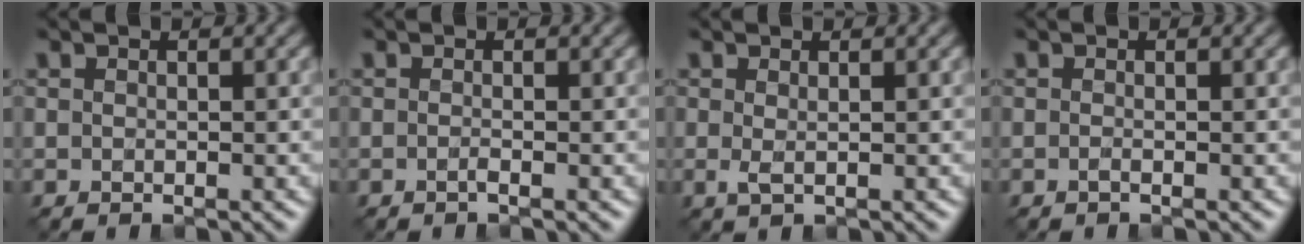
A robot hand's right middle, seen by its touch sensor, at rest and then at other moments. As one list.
[{"total": 0.7, "force": [-0.3, 0.1, 0.6], "torque": [-0.011, -0.002, -0.009]}, {"total": 1.1, "force": [0.2, 0.3, 1.0], "torque": [-0.021, -0.002, 0.003]}, {"total": 0.6, "force": [-0.3, 0.1, 0.5], "torque": [-0.009, -0.003, -0.006]}]